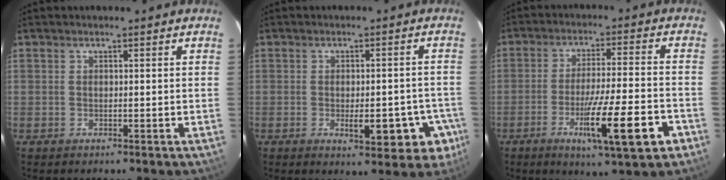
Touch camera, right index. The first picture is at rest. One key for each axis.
{"total": 9.3, "fx": -4.1, "fy": 3.7, "fz": 7.5, "tx": -0.073, "ty": 0.014, "tz": -0.046}
{"total": 13.3, "fx": -5.9, "fy": 0.7, "fz": 11.9, "tx": -0.194, "ty": -0.017, "tz": -0.086}